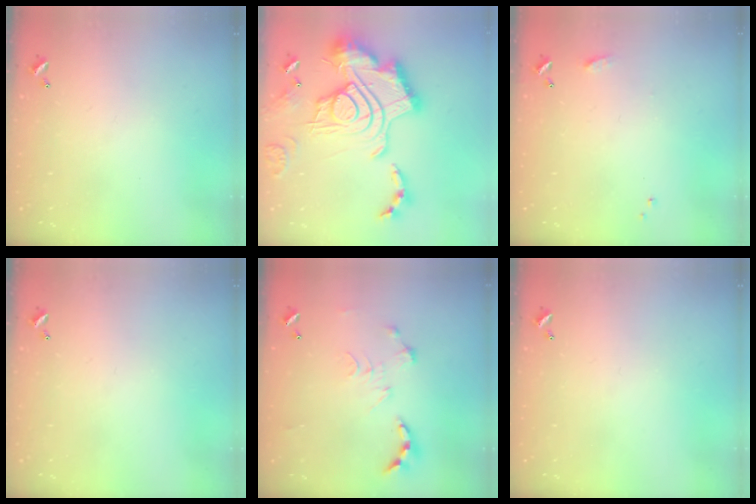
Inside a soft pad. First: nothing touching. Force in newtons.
{"total": 3.8, "press": 3.1, "slide": 2.2}
{"total": 5.5, "press": 5.5, "slide": 0.7}
{"total": 0.0}
{"total": 0.6, "press": 0.6, "slide": 0.1}
{"total": 0.0}